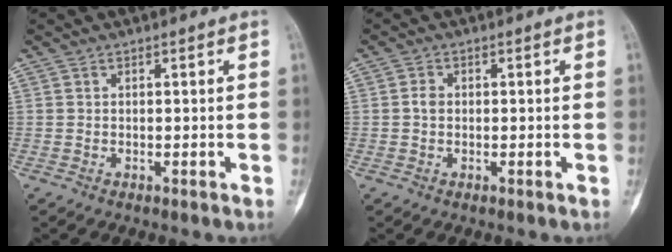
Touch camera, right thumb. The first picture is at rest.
{"total": 1.5, "force": [-0.1, 1.2, 0.9], "torque": [-0.012, 0.004, -0.005]}